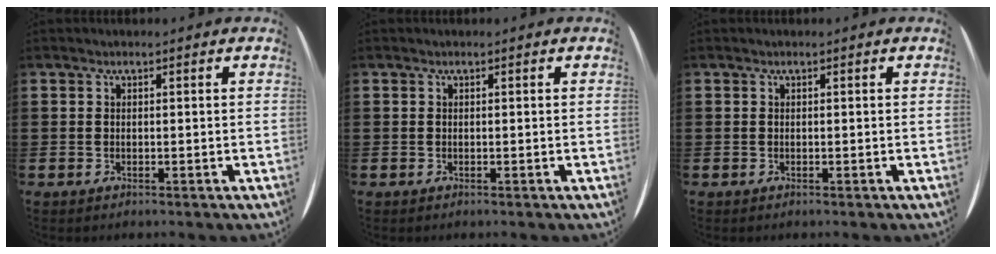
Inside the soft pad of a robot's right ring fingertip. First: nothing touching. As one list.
[{"total": 0.0}, {"total": 0.0}]